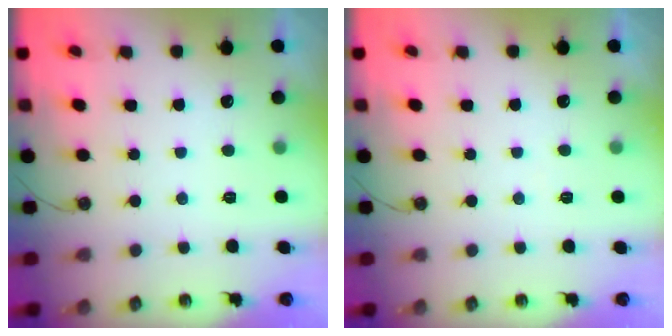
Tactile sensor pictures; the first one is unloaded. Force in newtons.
{"total": 2.3, "press": 2.2, "slide": 0.4}